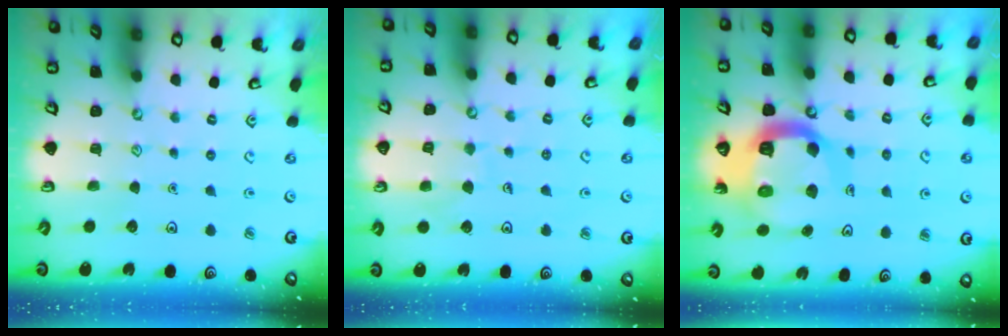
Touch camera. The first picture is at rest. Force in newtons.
{"total": 6.4, "press": 6.4, "slide": 0.5}
{"total": 14.6, "press": 14.4, "slide": 1.8}